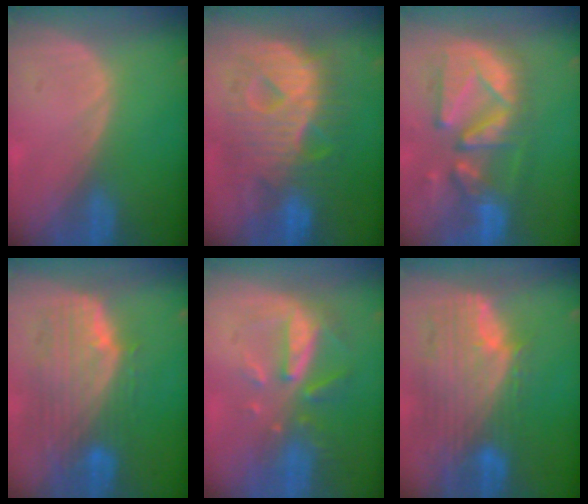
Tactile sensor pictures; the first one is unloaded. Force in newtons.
{"total": 12.4, "press": 12.4, "slide": 1.4}
{"total": 12.5, "press": 11.0, "slide": 5.9}
{"total": 9.9, "press": 8.8, "slide": 4.5}
{"total": 8.0, "press": 7.2, "slide": 3.3}
{"total": 11.8, "press": 10.1, "slide": 6.1}